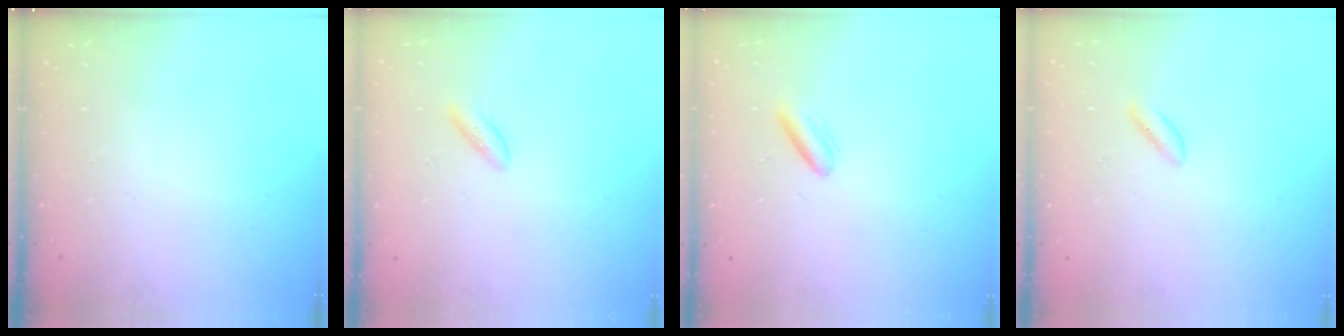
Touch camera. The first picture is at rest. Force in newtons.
{"total": 1.6, "press": 1.5, "slide": 0.5}
{"total": 2.5, "press": 2.4, "slide": 0.9}
{"total": 1.1, "press": 1.0, "slide": 0.5}